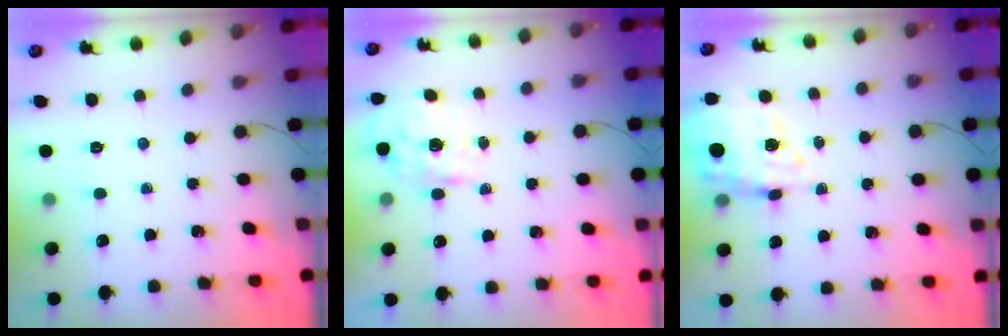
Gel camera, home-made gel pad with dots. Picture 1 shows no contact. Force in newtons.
{"total": 1.6, "press": 1.4, "slide": 0.8}
{"total": 9.6, "press": 9.2, "slide": 2.9}